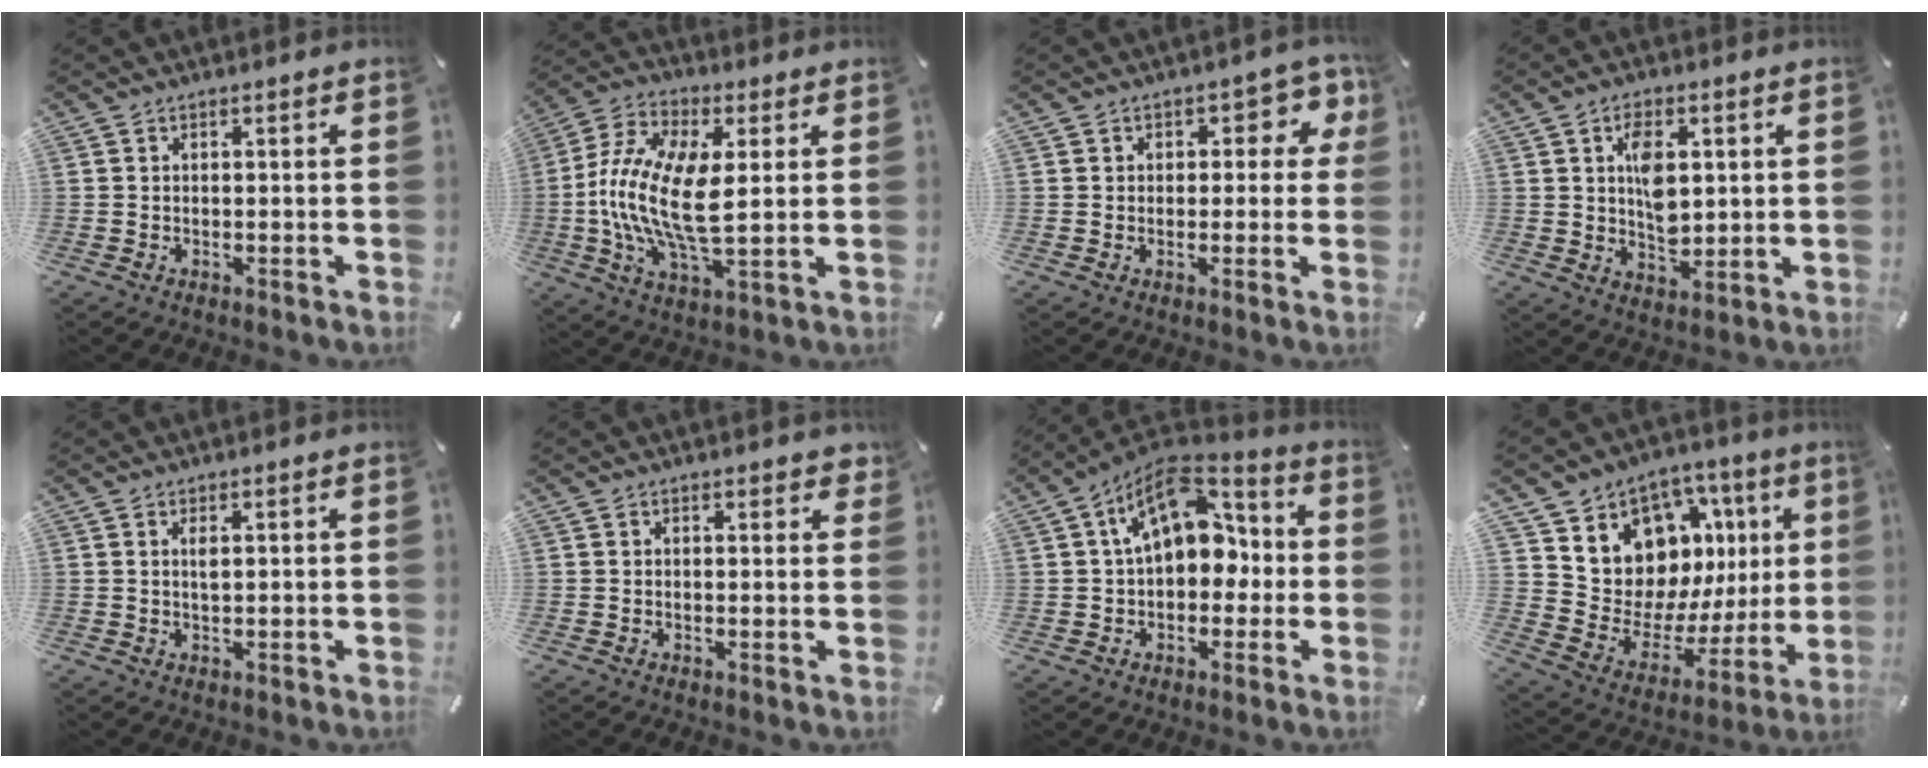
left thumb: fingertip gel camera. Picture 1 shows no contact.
{"total": 15.9, "force": [0.6, 6.7, 14.4], "torque": [-0.318, -0.015, 0.006]}
{"total": 5.6, "force": [1.7, 4.0, 3.6], "torque": [-0.036, -0.002, 0.024]}
{"total": 8.1, "force": [1.8, 5.1, 6.0], "torque": [-0.092, -0.007, 0.025]}
{"total": 1.7, "force": [0.6, 0.5, 1.5], "torque": [-0.032, 0.001, 0.009]}
{"total": 1.5, "force": [1.2, 0.8, 0.5], "torque": [0.005, -0.005, 0.019]}
{"total": 16.4, "force": [4.5, 10.8, 11.5], "torque": [-0.188, -0.019, 0.082]}
{"total": 10.9, "force": [5.6, 9.0, 2.8], "torque": [-0.045, -0.083, 0.110]}